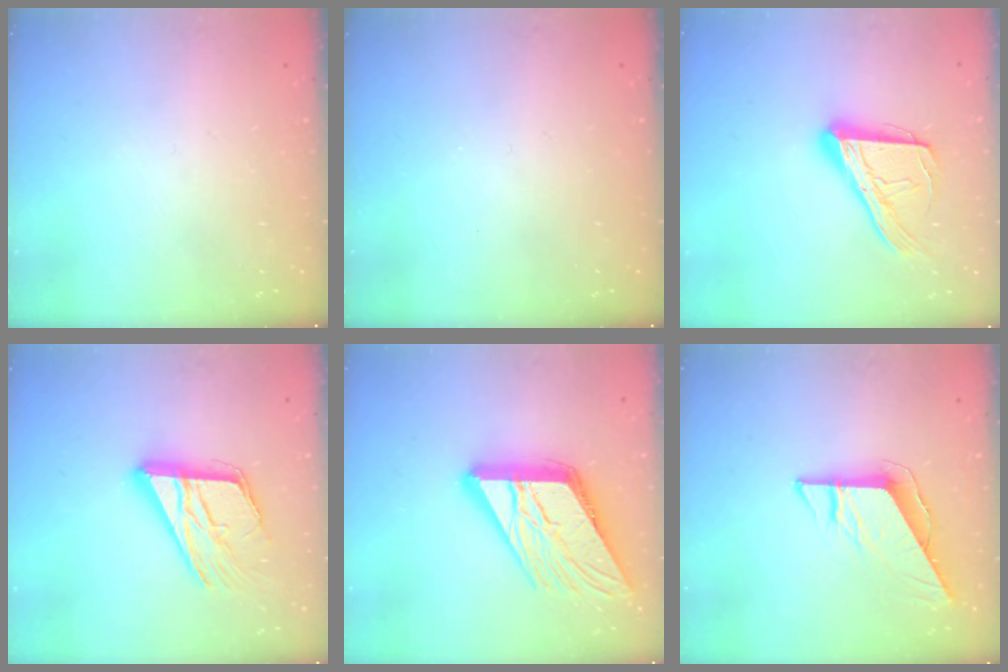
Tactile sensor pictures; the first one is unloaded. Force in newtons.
{"total": 0.0}
{"total": 17.9, "press": 17.8, "slide": 1.6}
{"total": 18.9, "press": 18.8, "slide": 1.7}
{"total": 18.3, "press": 18.2, "slide": 1.9}
{"total": 8.3, "press": 8.3, "slide": 0.7}